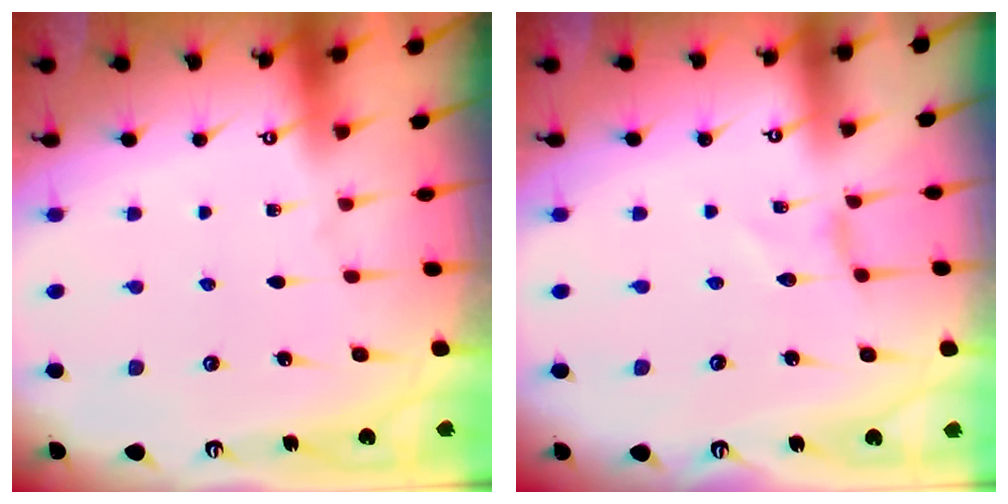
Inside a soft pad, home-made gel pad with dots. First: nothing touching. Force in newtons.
{"total": 0.0}